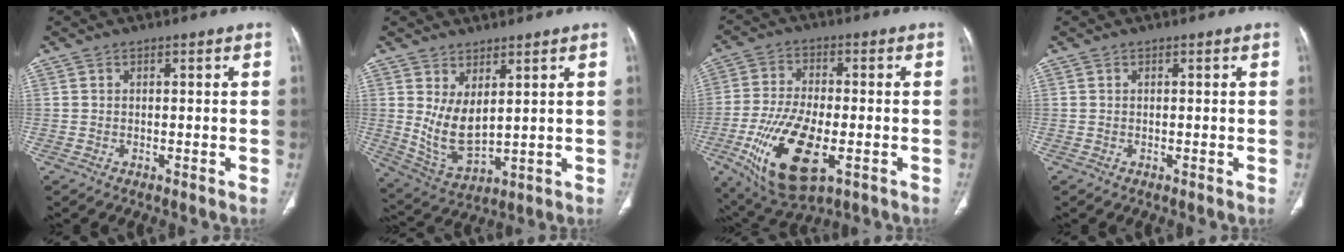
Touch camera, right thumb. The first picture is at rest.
{"total": 8.3, "force": [2.5, 4.0, 6.8], "torque": [-0.125, -0.032, 0.069]}
{"total": 16.7, "force": [-5.6, 7.3, 14.0], "torque": [-0.269, -0.003, -0.089]}
{"total": 0.0}